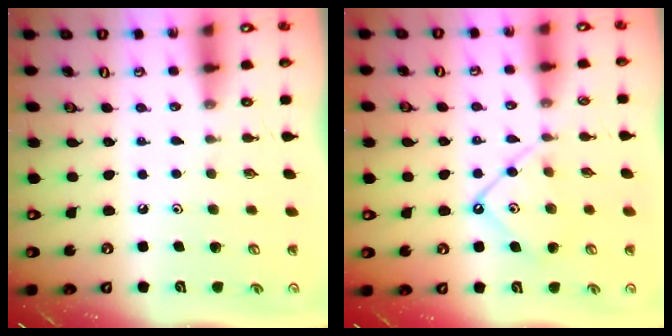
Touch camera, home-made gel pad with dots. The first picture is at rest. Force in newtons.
{"total": 10.3, "press": 10.3, "slide": 1.0}